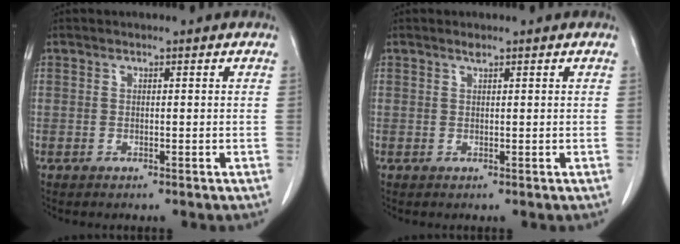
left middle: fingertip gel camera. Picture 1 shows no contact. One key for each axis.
{"total": 0.6, "fx": 0.5, "fy": -0.1, "fz": 0.3, "tx": -0.011, "ty": -0.003, "tz": 0.012}